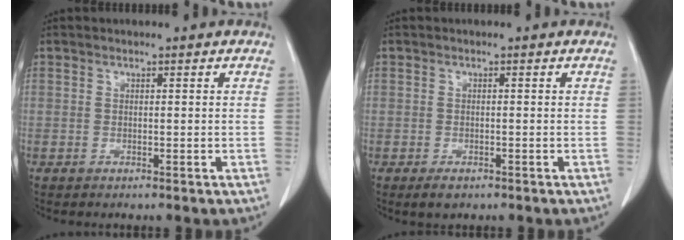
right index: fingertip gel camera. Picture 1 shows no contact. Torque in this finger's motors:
{"motor_torque": [-0.11, -0.15, -0.20, -0.05]}